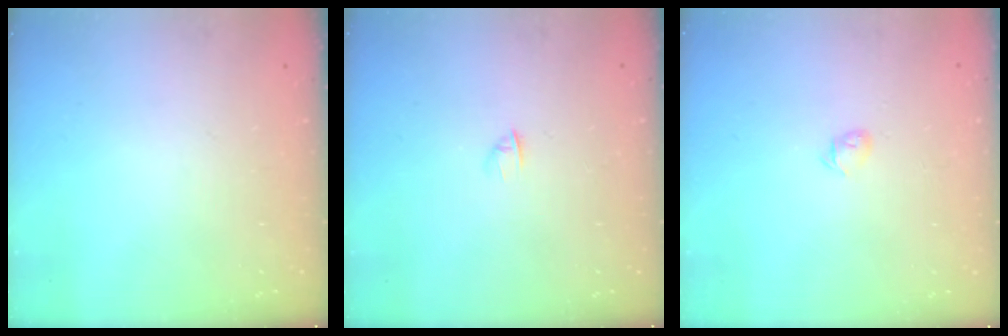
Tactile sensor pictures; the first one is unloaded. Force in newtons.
{"total": 1.6, "press": 1.5, "slide": 0.4}
{"total": 3.3, "press": 3.2, "slide": 0.8}